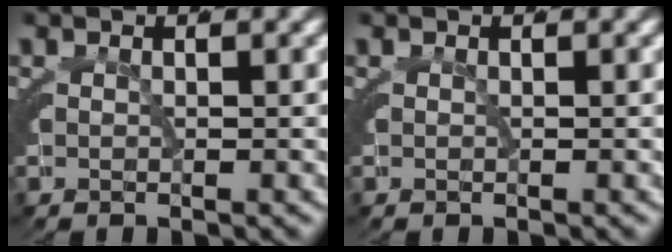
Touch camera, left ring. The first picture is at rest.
{"total": 0.0}